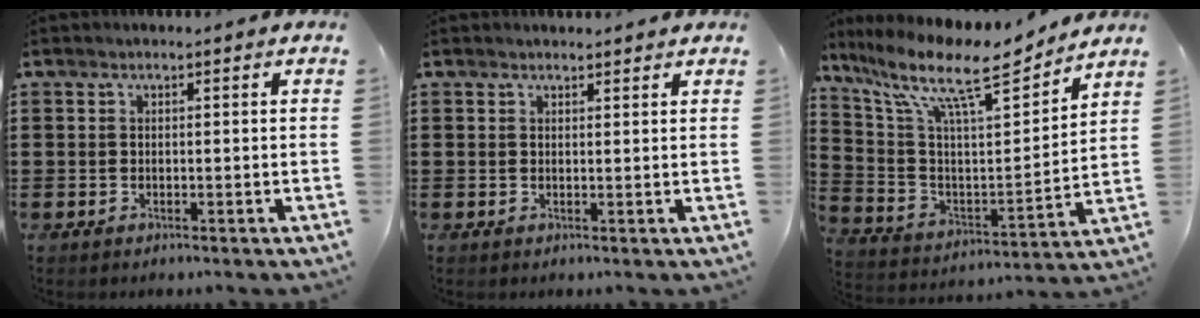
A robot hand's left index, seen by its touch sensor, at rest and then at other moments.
{"total": 1.2, "force": [1.2, 0.2, 0.1], "torque": [-0.004, 0.001, 0.024]}
{"total": 13.1, "force": [9.5, 3.0, 8.4], "torque": [-0.191, -0.055, 0.156]}